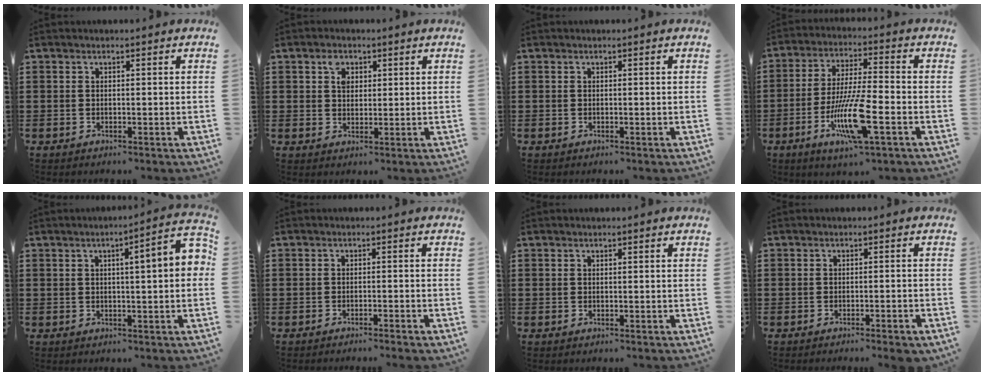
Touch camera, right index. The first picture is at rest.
{"total": 2.7, "force": [1.3, 1.9, 1.5], "torque": [-0.028, 0.005, 0.022]}
{"total": 0.0}
{"total": 11.8, "force": [-4.5, 2.2, 10.6], "torque": [-0.215, -0.008, -0.086]}
{"total": 5.3, "force": [0.7, 0.5, 5.3], "torque": [-0.080, -0.006, 0.004]}
{"total": 1.3, "force": [-1.2, -0.3, 0.4], "torque": [-0.006, 0.000, -0.024]}
{"total": 0.0}
{"total": 1.5, "force": [-1.3, -0.2, 0.6], "torque": [-0.011, -0.001, -0.025]}